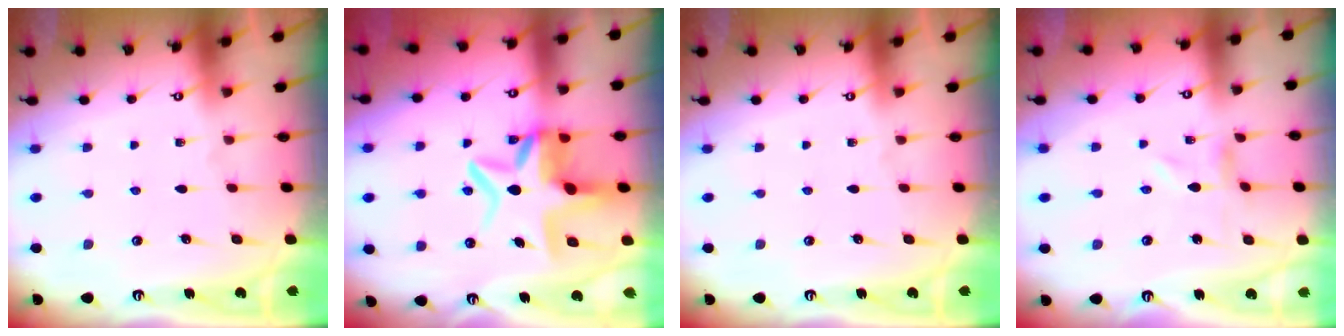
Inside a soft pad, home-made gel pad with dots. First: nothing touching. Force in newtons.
{"total": 10.3, "press": 9.8, "slide": 3.3}
{"total": 0.0}
{"total": 0.5, "press": 0.5, "slide": 0.2}